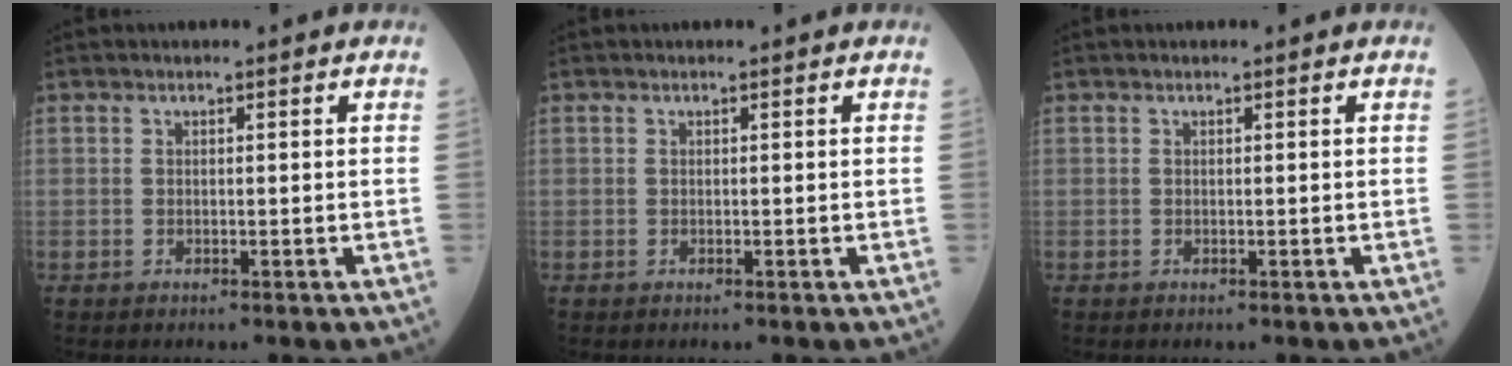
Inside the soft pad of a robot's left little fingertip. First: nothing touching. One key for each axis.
{"total": 0.0}
{"total": 0.0}